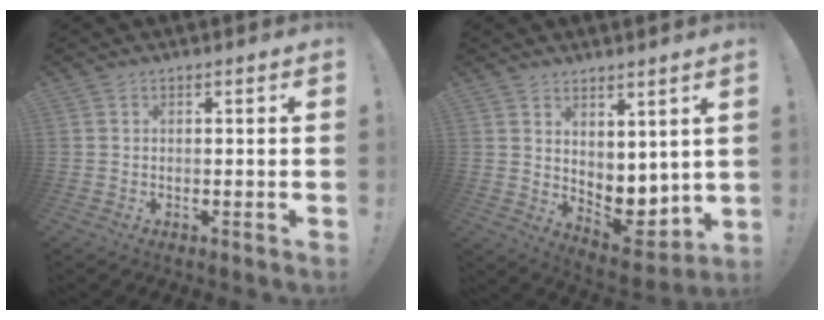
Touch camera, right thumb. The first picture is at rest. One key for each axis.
{"total": 5.6, "fx": 2.5, "fy": 4.5, "fz": 2.2, "tx": -0.011, "ty": -0.036, "tz": 0.056}